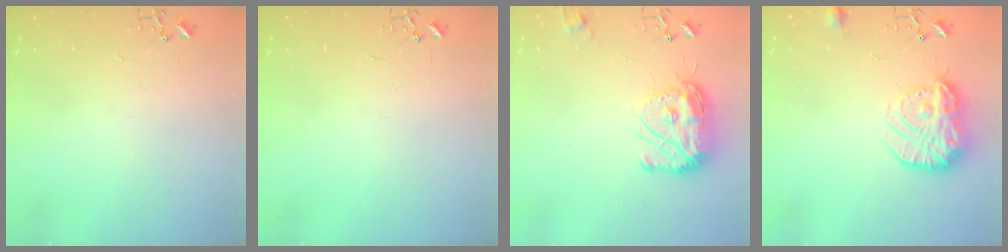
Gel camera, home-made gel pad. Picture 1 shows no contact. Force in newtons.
{"total": 0.0}
{"total": 16.6, "press": 16.5, "slide": 1.6}
{"total": 17.2, "press": 17.2, "slide": 1.1}